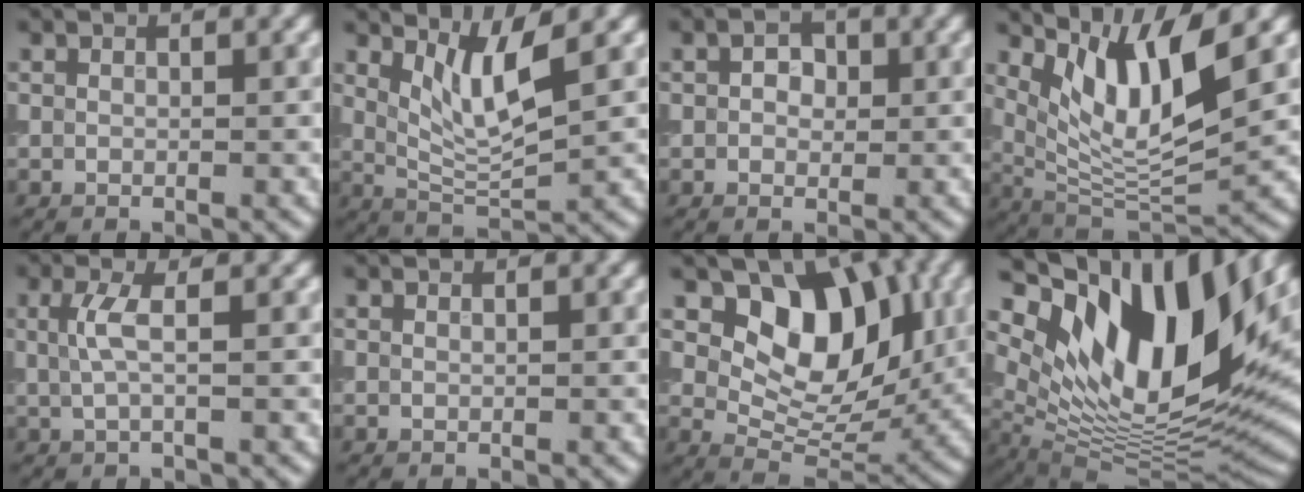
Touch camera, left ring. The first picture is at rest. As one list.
[{"total": 4.5, "force": [2.0, 0.9, 3.9], "torque": [-0.082, -0.010, 0.045]}, {"total": 1.8, "force": [0.2, 1.3, 1.1], "torque": [-0.014, 0.002, -0.002]}, {"total": 7.7, "force": [3.7, 2.3, 6.4], "torque": [-0.117, -0.014, 0.071]}, {"total": 2.2, "force": [0.3, 0.5, 2.1], "torque": [-0.047, -0.001, 0.006]}, {"total": 0.0}, {"total": 8.8, "force": [3.1, 5.6, 6.0], "torque": [-0.079, -0.014, 0.048]}, {"total": 15.9, "force": [7.3, 6.9, 12.4], "torque": [-0.206, 0.005, 0.124]}]